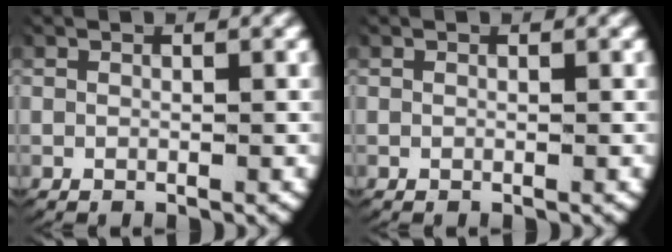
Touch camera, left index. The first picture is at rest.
{"total": 0.0}